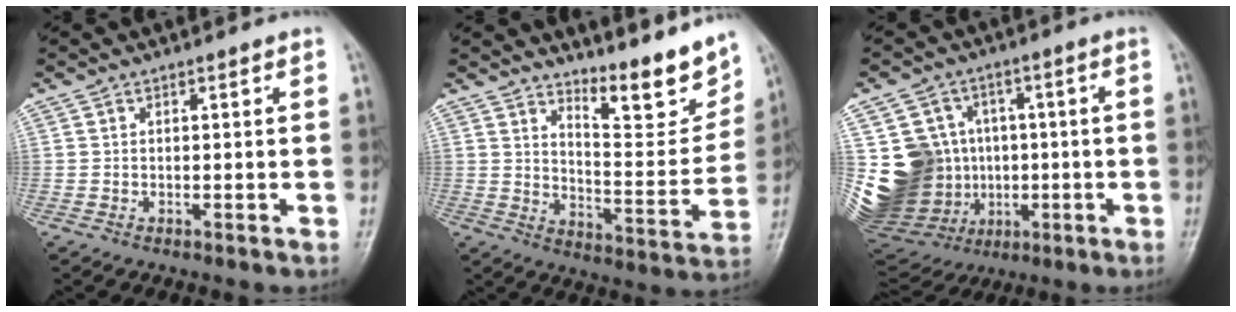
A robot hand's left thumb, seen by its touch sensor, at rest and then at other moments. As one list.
[{"total": 12.9, "force": [10.3, 3.2, 7.0], "torque": [-0.065, -0.085, 0.163]}, {"total": 20.7, "force": [0.3, 18.2, 10.0], "torque": [-0.188, 0.026, 0.038]}]